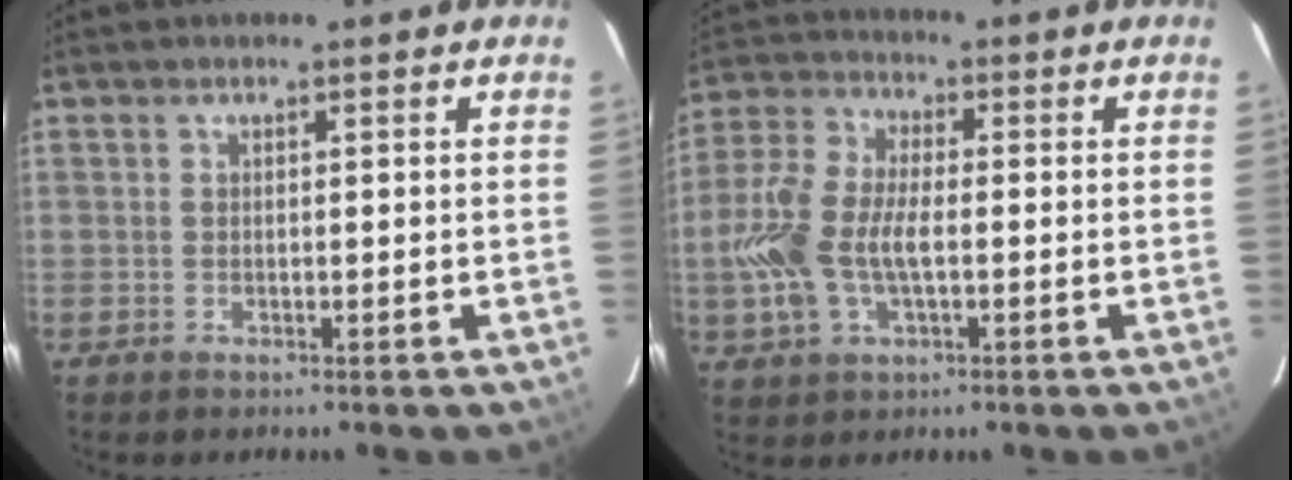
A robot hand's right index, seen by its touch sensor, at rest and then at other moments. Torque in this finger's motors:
{"motor_torque": [0.31, -0.14, 0.28, 0.16]}